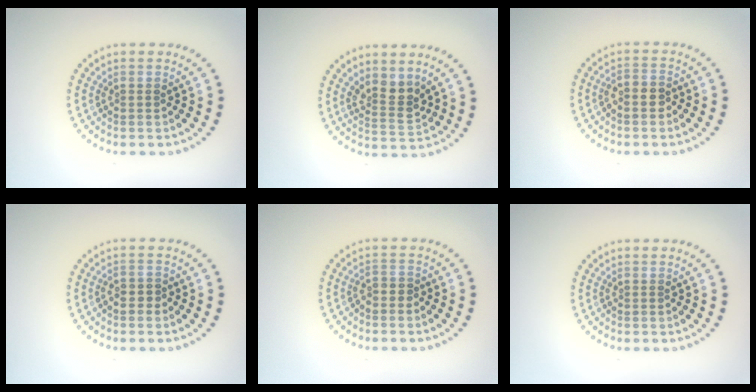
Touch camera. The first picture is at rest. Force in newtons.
{"total": 2.9, "press": 2.4, "slide": 1.6}
{"total": 2.0, "press": 1.8, "slide": 0.8}
{"total": 1.0, "press": 0.8, "slide": 0.5}
{"total": 1.0, "press": 0.7, "slide": 0.6}
{"total": 0.0}